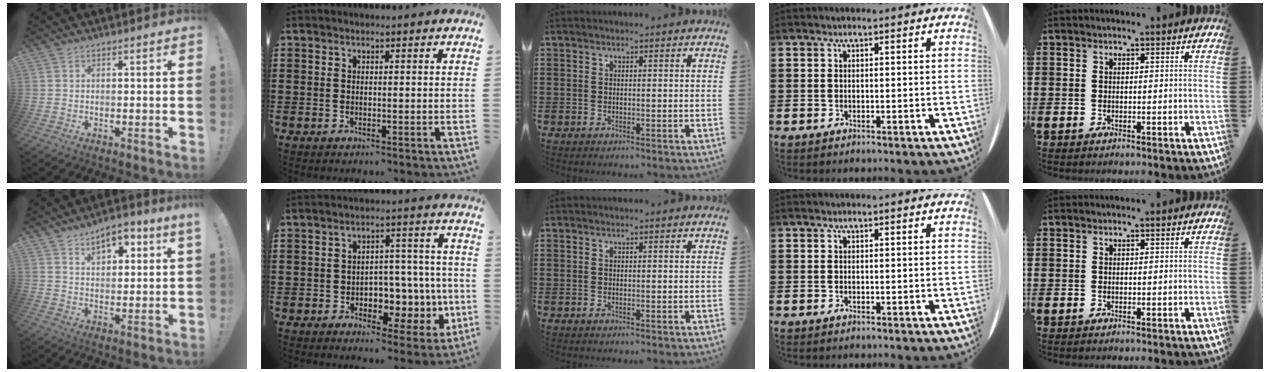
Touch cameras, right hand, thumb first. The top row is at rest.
{"thumb": {"total": 8.0, "force": [5.6, 2.9, 4.9], "torque": [-0.067, -0.026, 0.097]}, "index": {"total": 6.3, "force": [-1.4, 5.2, 3.3], "torque": [-0.046, 0.006, -0.025]}}